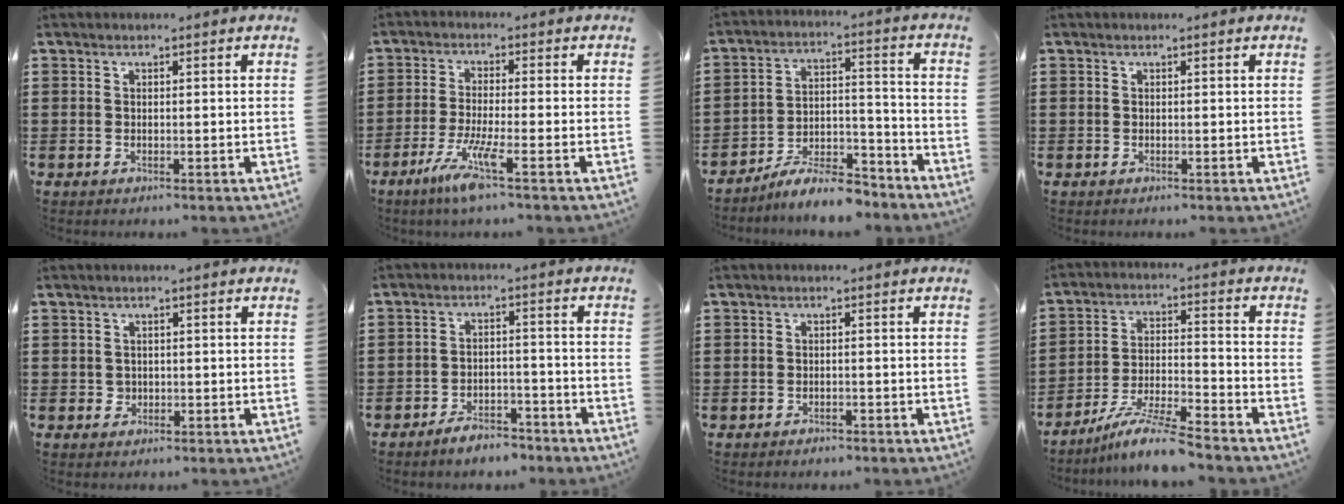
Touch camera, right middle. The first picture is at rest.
{"total": 6.2, "force": [-3.6, 0.2, 5.0], "torque": [-0.107, -0.015, -0.068]}
{"total": 8.1, "force": [-7.6, 1.4, 2.5], "torque": [-0.042, 0.020, -0.145]}
{"total": 0.0}
{"total": 1.1, "force": [0.0, 1.0, 0.3], "torque": [-0.008, 0.007, -0.001]}
{"total": 4.1, "force": [-4.0, 0.9, 0.7], "torque": [-0.011, 0.011, -0.079]}
{"total": 1.0, "force": [-0.9, 0.4, -0.1], "torque": [-0.002, 0.003, -0.022]}
{"total": 8.0, "force": [-7.0, 0.0, 3.8], "torque": [-0.075, -0.005, -0.136]}